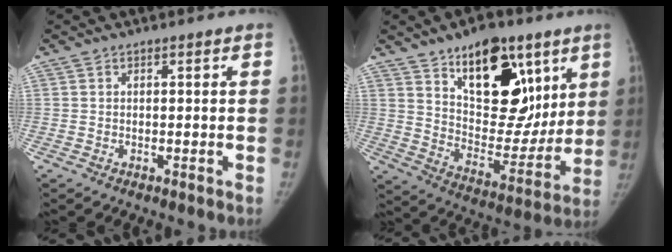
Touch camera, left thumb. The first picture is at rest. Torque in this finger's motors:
{"motor_torque": [2.39, 1.28, 1.29, -1.48, 0.43]}